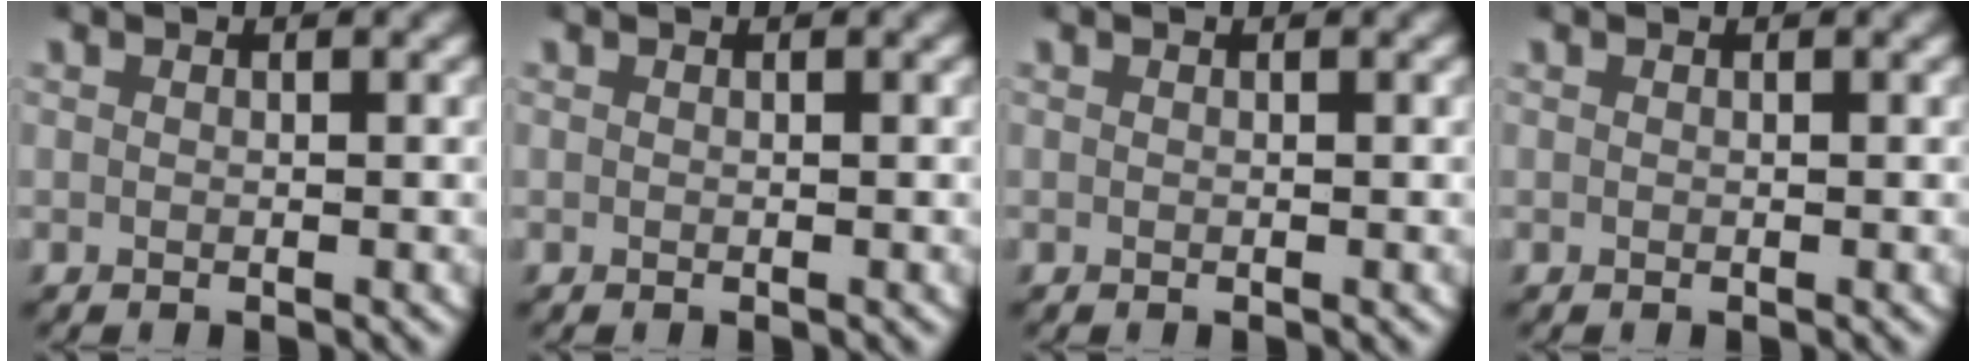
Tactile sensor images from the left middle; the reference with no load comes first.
{"total": 0.0}
{"total": 0.0}
{"total": 0.0}